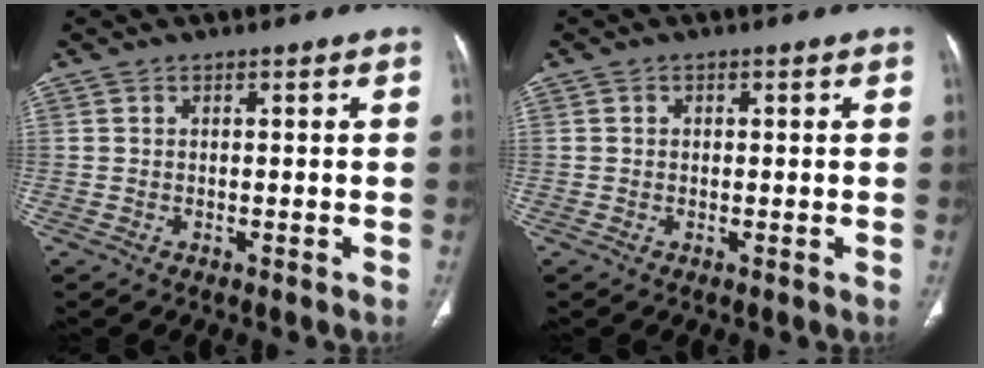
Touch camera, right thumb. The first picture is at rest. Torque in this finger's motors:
{"motor_torque": [-0.38, 0.17, -0.19, 0.28, -0.01]}